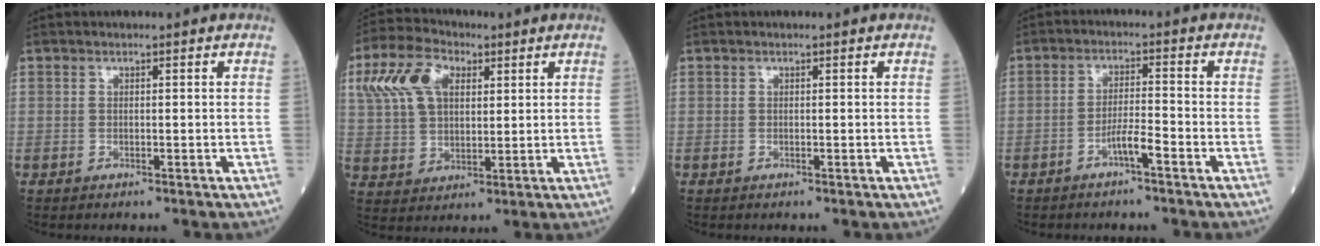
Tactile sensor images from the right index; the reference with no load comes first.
{"total": 11.4, "force": [4.6, 6.7, 8.0], "torque": [-0.182, 0.032, 0.091]}
{"total": 0.0}
{"total": 3.4, "force": [-2.2, 0.0, 2.6], "torque": [-0.045, 0.003, -0.040]}